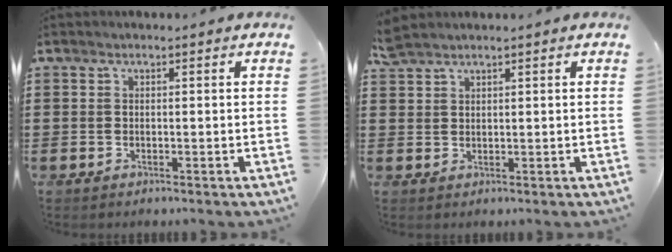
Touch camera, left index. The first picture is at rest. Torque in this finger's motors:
{"motor_torque": [-0.30, -0.36, 0.00, 0.00]}